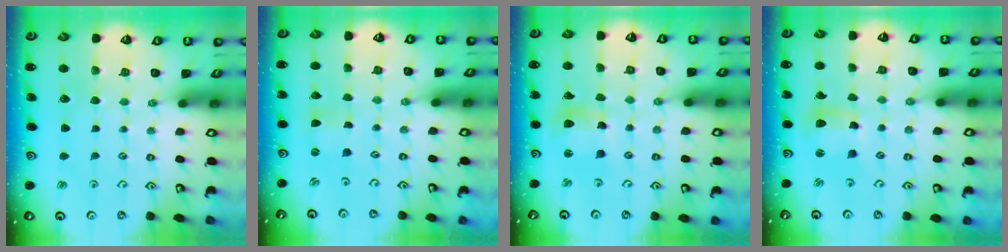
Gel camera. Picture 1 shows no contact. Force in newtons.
{"total": 0.0}
{"total": 9.0, "press": 8.9, "slide": 1.4}
{"total": 8.9, "press": 8.8, "slide": 1.0}